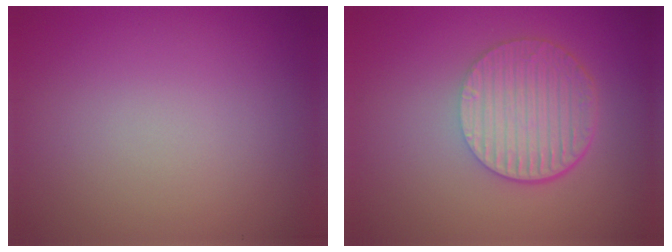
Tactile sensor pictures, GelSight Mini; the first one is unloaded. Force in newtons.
{"total": 6.1, "press": 4.1, "slide": 4.5}